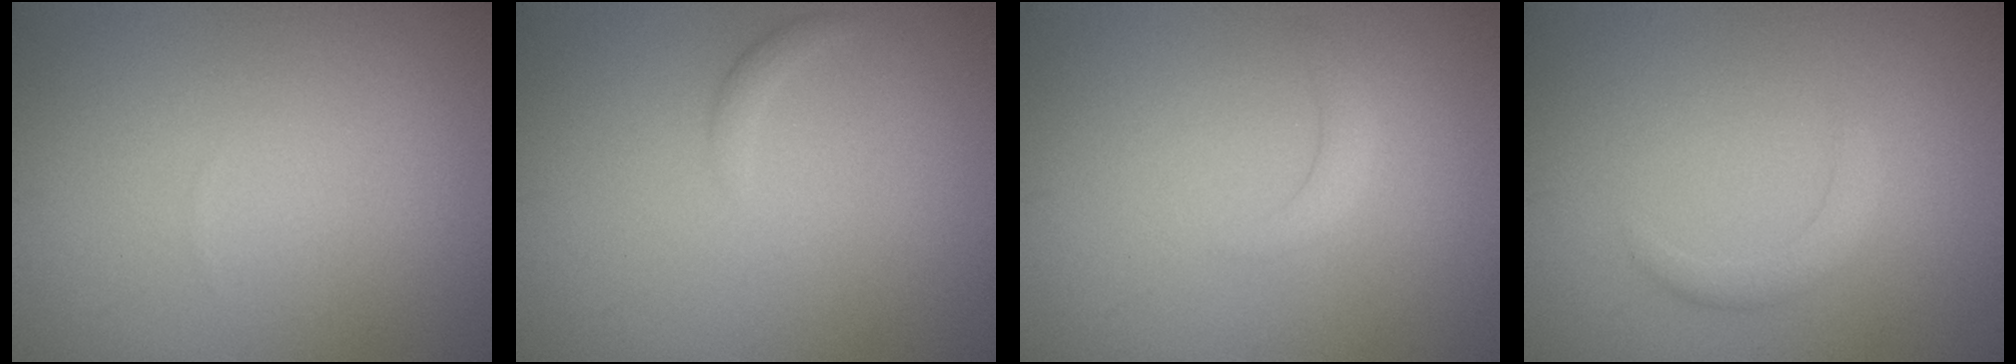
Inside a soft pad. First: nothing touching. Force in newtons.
{"total": 0.7, "press": 0.7, "slide": 0.1}
{"total": 1.2, "press": 1.2, "slide": 0.2}
{"total": 1.4, "press": 1.4, "slide": 0.0}